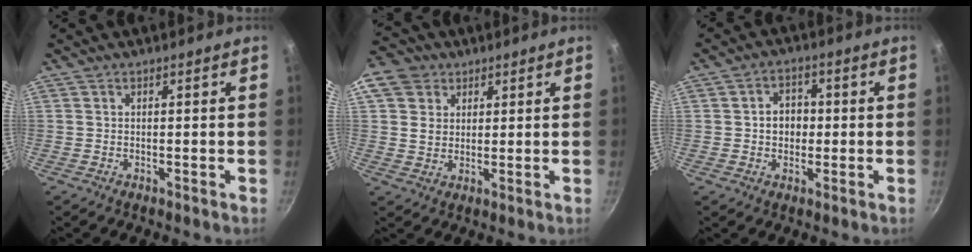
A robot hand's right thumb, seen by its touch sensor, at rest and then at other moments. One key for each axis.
{"total": 8.6, "fx": 3.5, "fy": 7.1, "fz": 3.4, "tx": -0.044, "ty": -0.001, "tz": 0.055}
{"total": 5.4, "fx": 0.0, "fy": 4.4, "fz": 3.2, "tx": -0.021, "ty": 0.010, "tz": -0.005}